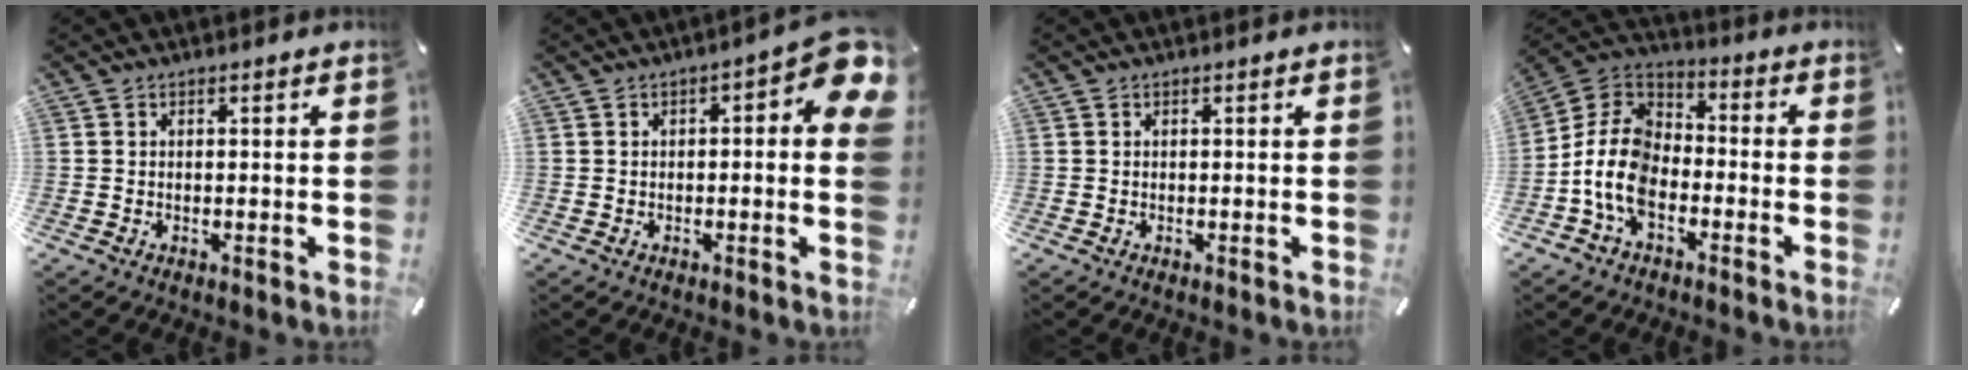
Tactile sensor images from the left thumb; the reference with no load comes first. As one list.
[{"total": 7.8, "force": [1.4, 3.1, 7.0], "torque": [-0.078, -0.020, 0.019]}, {"total": 0.0}, {"total": 11.7, "force": [-5.3, 7.8, 6.9], "torque": [-0.177, 0.013, -0.109]}]